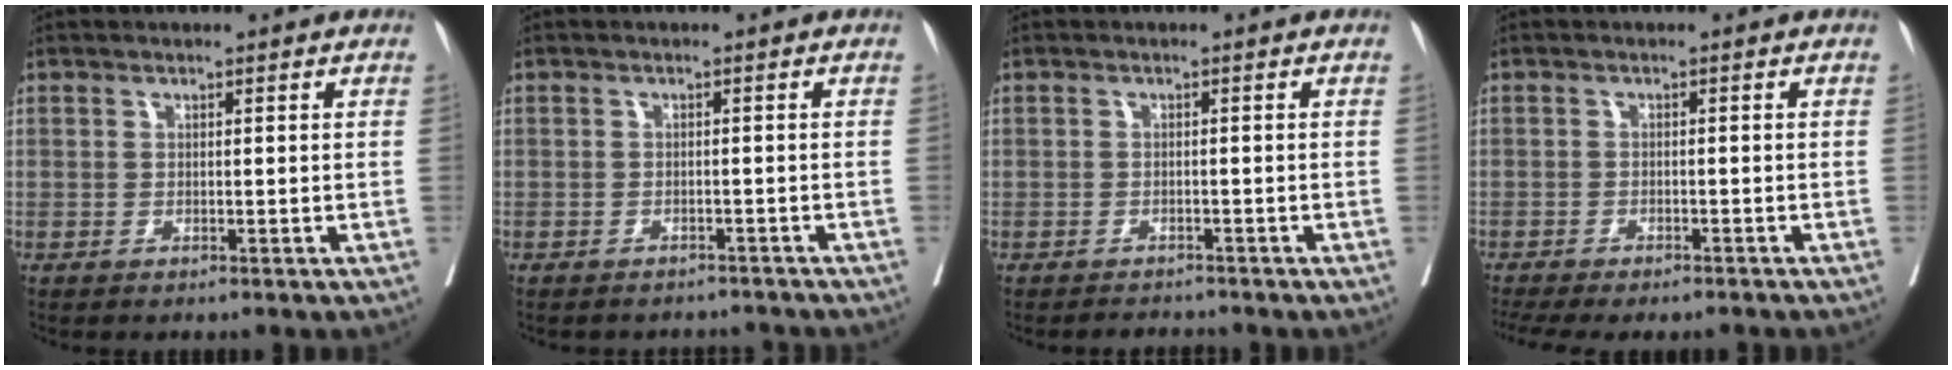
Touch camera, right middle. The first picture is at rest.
{"total": 4.0, "force": [-3.8, 1.3, -0.1], "torque": [0.004, 0.000, -0.047]}
{"total": 1.8, "force": [-1.7, 0.3, -0.1], "torque": [0.000, -0.008, -0.025]}
{"total": 10.4, "force": [-9.1, 2.4, 4.4], "torque": [-0.078, -0.008, -0.124]}